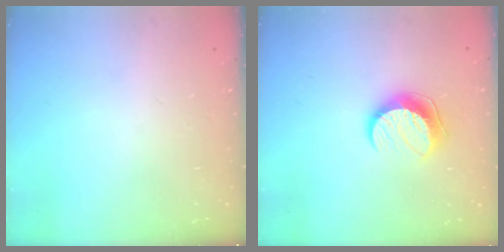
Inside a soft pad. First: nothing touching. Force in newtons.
{"total": 9.7, "press": 9.6, "slide": 0.5}